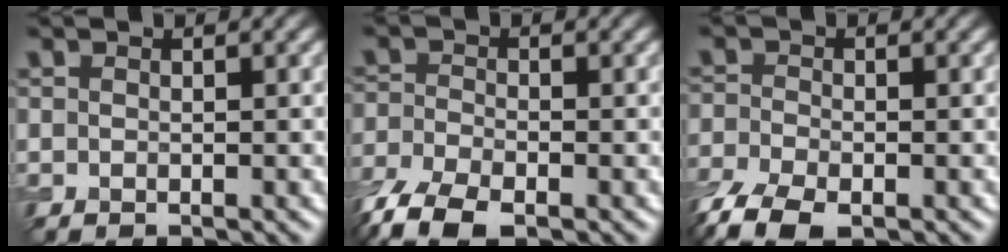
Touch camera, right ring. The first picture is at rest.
{"total": 5.8, "force": [-3.8, 2.3, 3.6], "torque": [-0.081, -0.017, -0.085]}
{"total": 5.2, "force": [-3.4, 2.3, 3.3], "torque": [-0.076, -0.016, -0.075]}